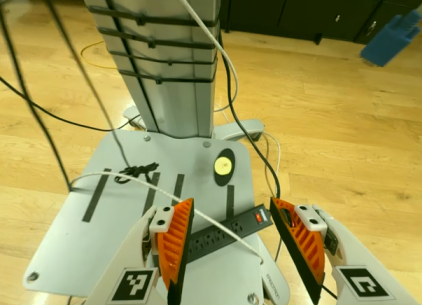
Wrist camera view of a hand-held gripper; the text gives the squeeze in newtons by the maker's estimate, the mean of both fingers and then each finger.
{"total": 0.0}